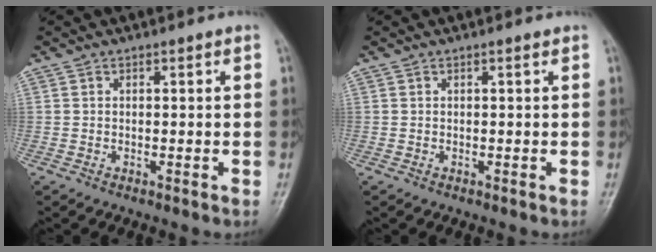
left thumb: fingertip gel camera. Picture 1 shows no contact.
{"total": 0.0}